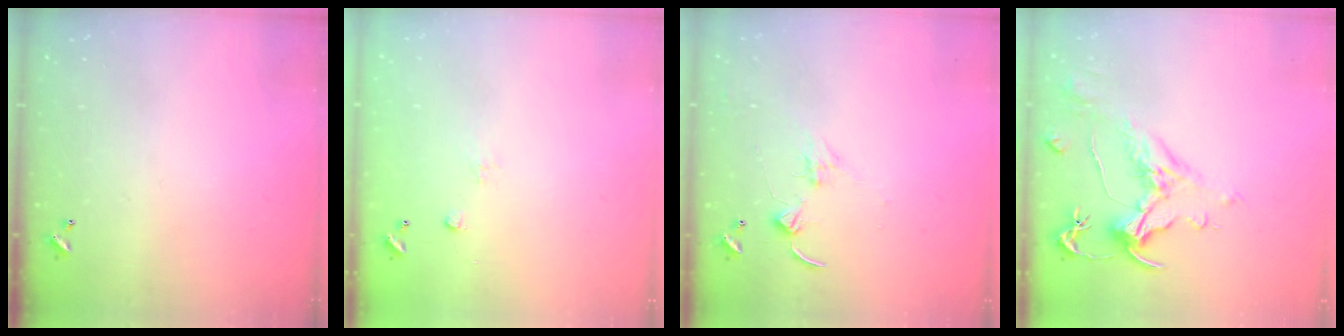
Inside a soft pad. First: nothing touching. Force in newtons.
{"total": 4.9, "press": 4.9, "slide": 0.7}
{"total": 2.4, "press": 2.3, "slide": 0.4}
{"total": 1.6, "press": 0.7, "slide": 1.5}